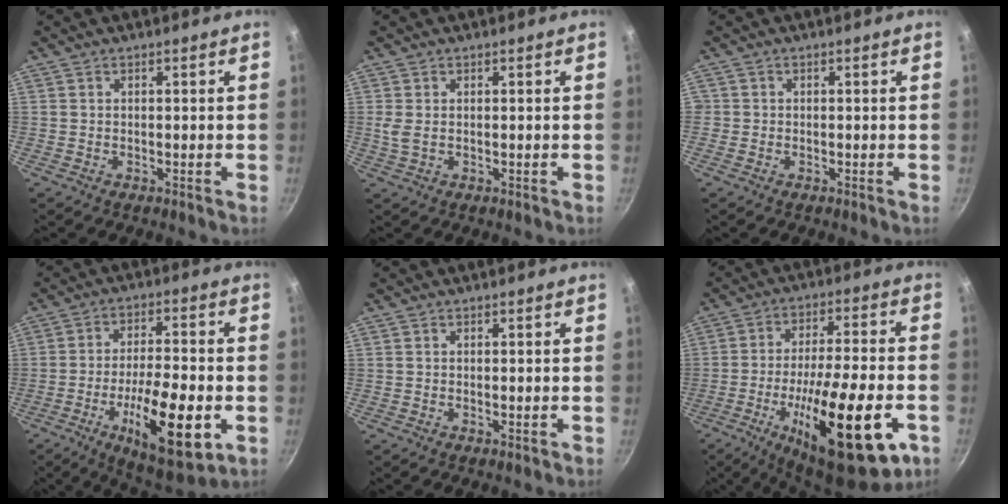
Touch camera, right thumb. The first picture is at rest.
{"total": 2.2, "force": [0.3, 1.0, 1.9], "torque": [-0.042, -0.002, 0.009]}
{"total": 0.8, "force": [-0.1, 0.8, 0.0], "torque": [0.002, 0.002, -0.005]}
{"total": 17.7, "force": [-5.7, 5.7, 15.7], "torque": [-0.245, 0.012, -0.087]}
{"total": 0.6, "force": [-0.2, 0.0, 0.5], "torque": [-0.009, -0.001, -0.002]}
{"total": 25.3, "force": [-9.6, 7.4, 22.2], "torque": [-0.325, 0.020, -0.143]}